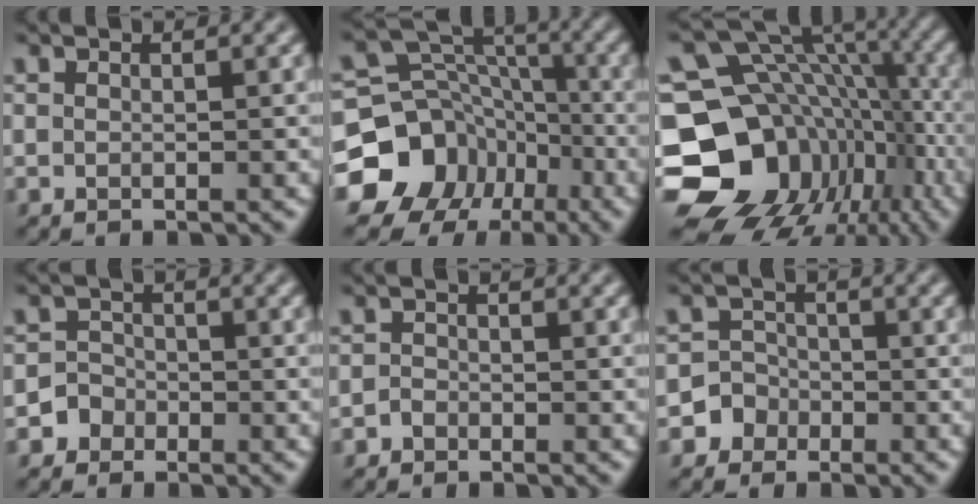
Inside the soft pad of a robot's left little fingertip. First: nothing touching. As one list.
[{"total": 13.4, "force": [-6.9, 11.0, 3.3], "torque": [-0.079, -0.013, -0.142]}, {"total": 17.7, "force": [-5.2, 14.1, 9.5], "torque": [-0.184, -0.004, -0.068]}, {"total": 2.6, "force": [-1.5, 2.1, -0.1], "torque": [0.029, 0.005, -0.034]}, {"total": 0.9, "force": [-0.7, 0.6, 0.0], "torque": [0.003, 0.001, -0.015]}, {"total": 3.7, "force": [-1.9, 3.2, -0.1], "torque": [0.037, 0.004, -0.046]}]